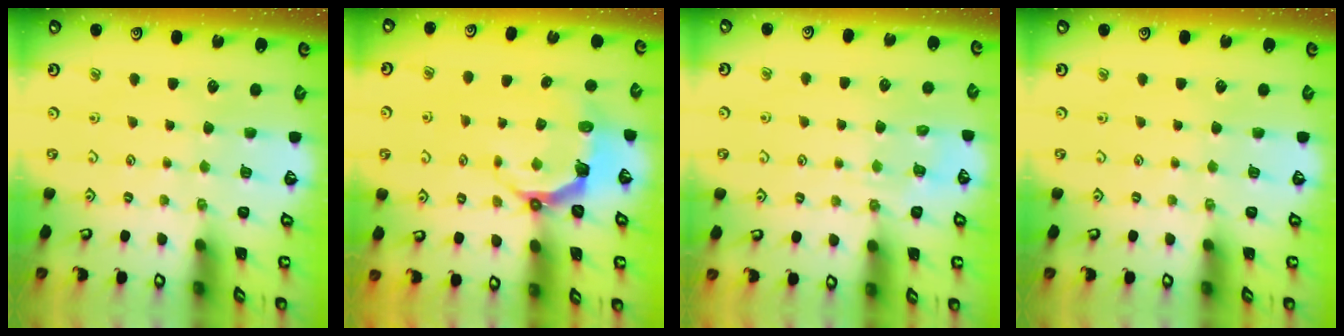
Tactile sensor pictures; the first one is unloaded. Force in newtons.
{"total": 5.3, "press": 3.5, "slide": 4.0}
{"total": 4.8, "press": 4.8, "slide": 0.7}
{"total": 0.0}